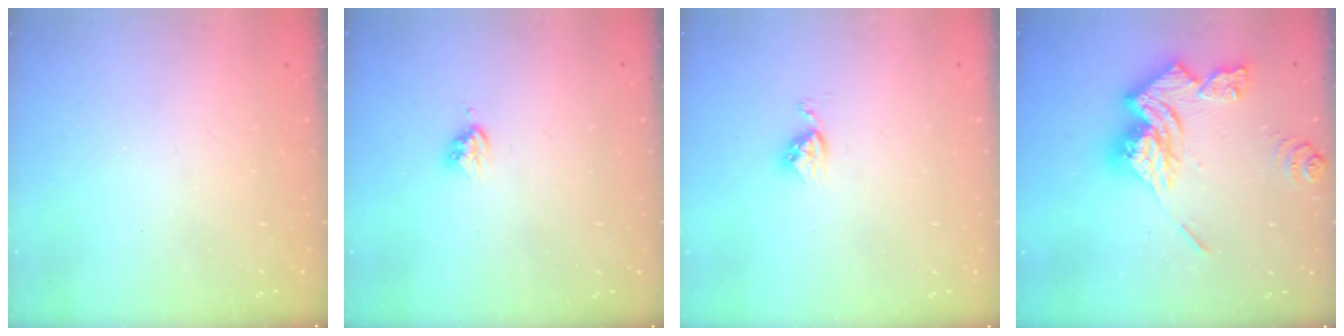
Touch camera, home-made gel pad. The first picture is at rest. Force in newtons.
{"total": 3.6, "press": 3.6, "slide": 0.5}
{"total": 4.0, "press": 3.9, "slide": 0.4}
{"total": 18.2, "press": 18.1, "slide": 2.0}